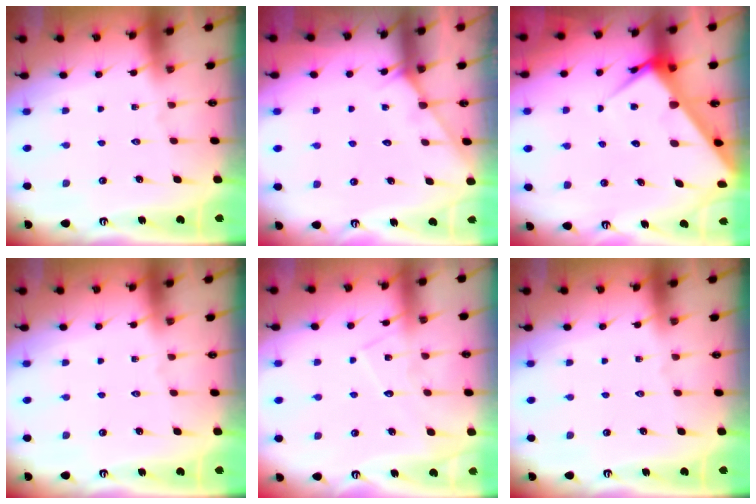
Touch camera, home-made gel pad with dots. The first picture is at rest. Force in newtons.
{"total": 3.0, "press": 3.0, "slide": 0.3}
{"total": 6.3, "press": 6.3, "slide": 0.5}
{"total": 0.0}
{"total": 7.4, "press": 7.4, "slide": 0.6}
{"total": 0.0}